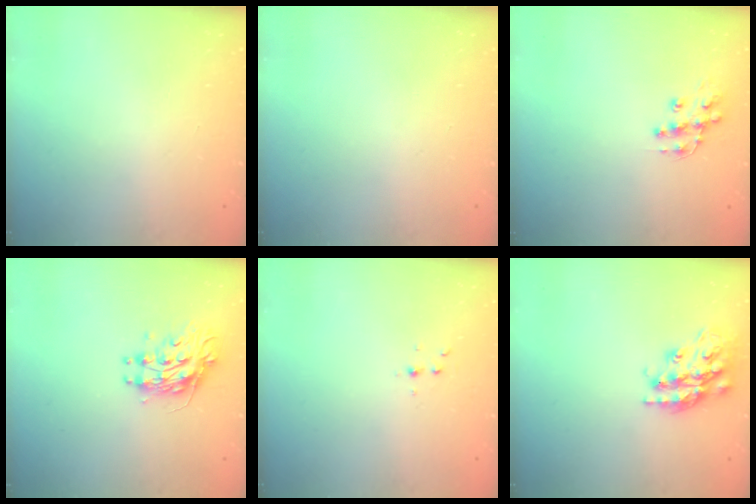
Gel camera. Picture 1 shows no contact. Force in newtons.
{"total": 0.0}
{"total": 10.8, "press": 10.7, "slide": 0.8}
{"total": 10.1, "press": 10.0, "slide": 0.9}
{"total": 4.0, "press": 3.6, "slide": 1.8}
{"total": 19.3, "press": 19.3, "slide": 1.4}